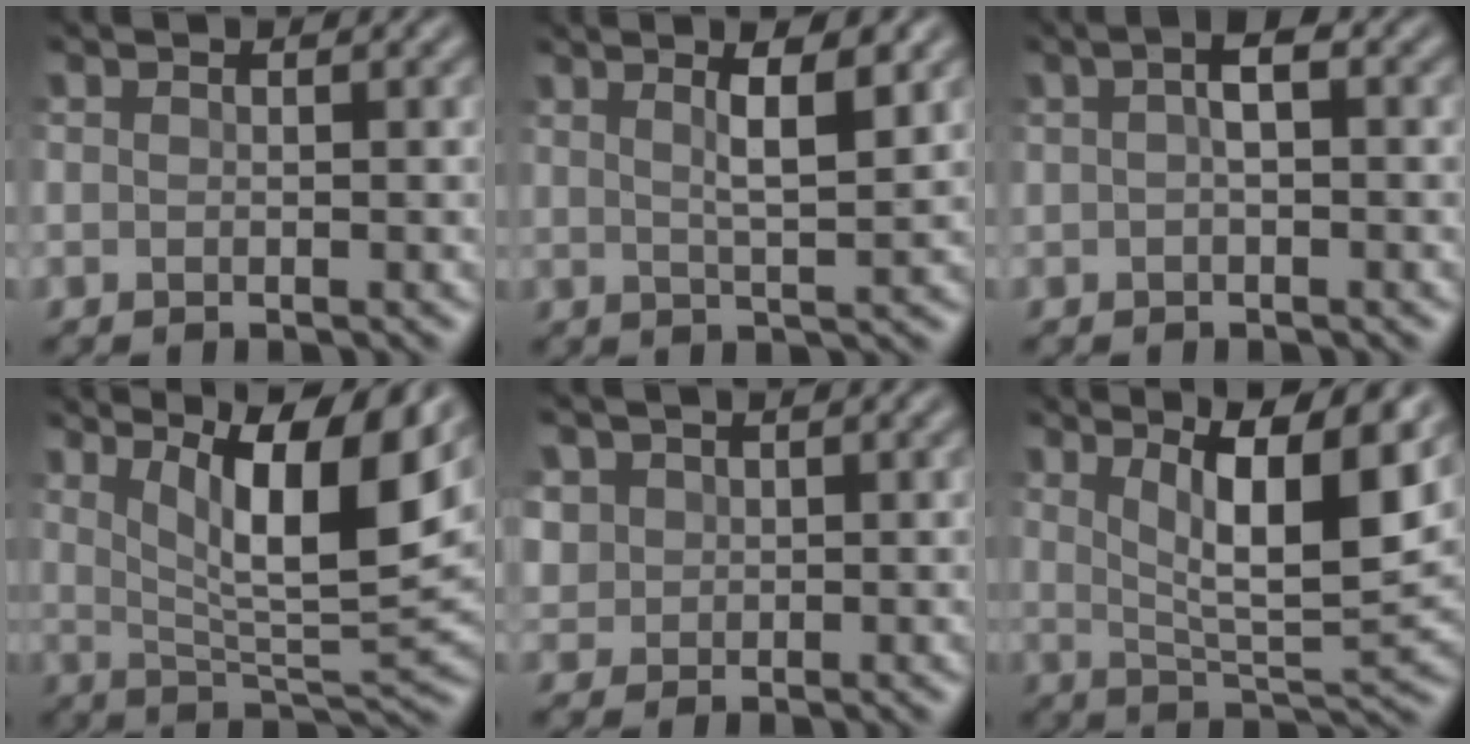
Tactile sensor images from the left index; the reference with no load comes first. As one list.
[{"total": 4.8, "force": [2.2, 1.1, 4.2], "torque": [-0.054, 0.010, 0.021]}, {"total": 2.2, "force": [0.2, 0.9, 2.0], "torque": [-0.041, 0.008, 0.001]}, {"total": 11.5, "force": [5.3, 2.7, 9.8], "torque": [-0.154, -0.001, 0.091]}, {"total": 1.8, "force": [0.5, 1.7, 0.4], "torque": [-0.014, -0.004, 0.011]}, {"total": 9.8, "force": [4.0, 2.4, 8.6], "torque": [-0.132, -0.003, 0.070]}]